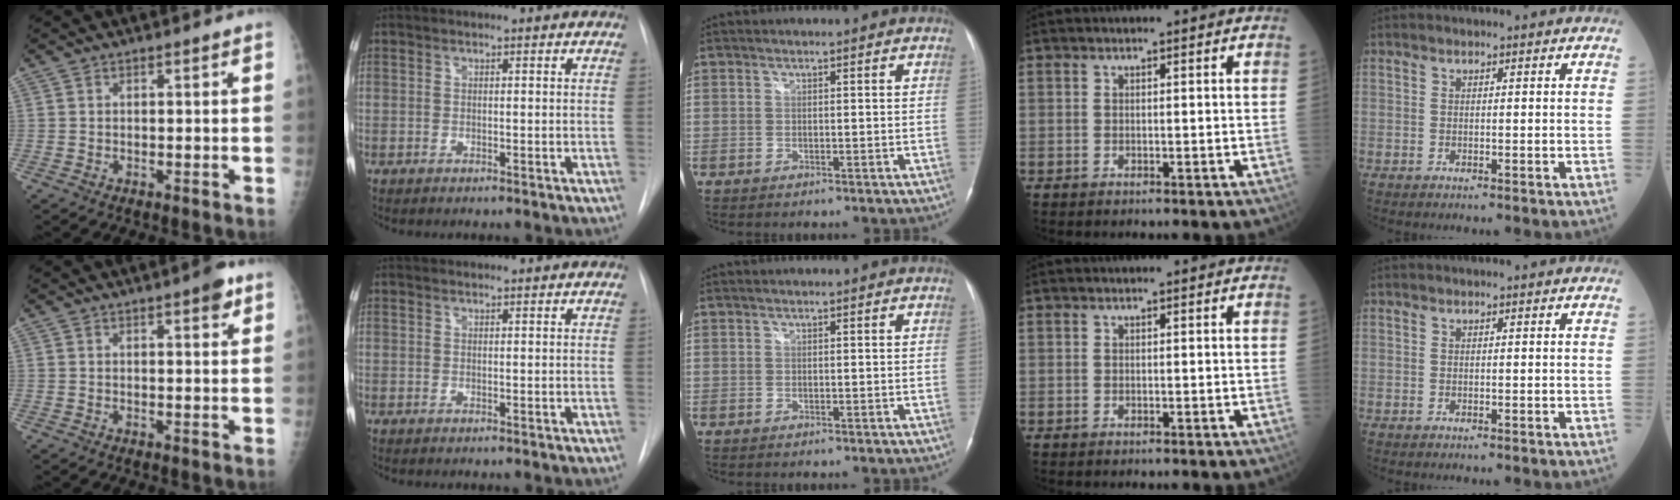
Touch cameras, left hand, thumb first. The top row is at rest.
{"thumb": {"total": 3.7, "force": [2.1, 1.0, 2.8], "torque": [-0.031, -0.008, 0.024]}, "index": {"total": 2.1, "force": [2.1, 0.2, 0.3], "torque": [-0.006, 0.023, 0.029]}}